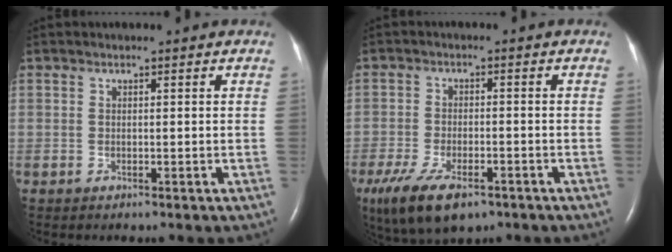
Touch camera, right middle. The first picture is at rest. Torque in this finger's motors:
{"motor_torque": [0.53, -0.31, 0.17, 0.10]}